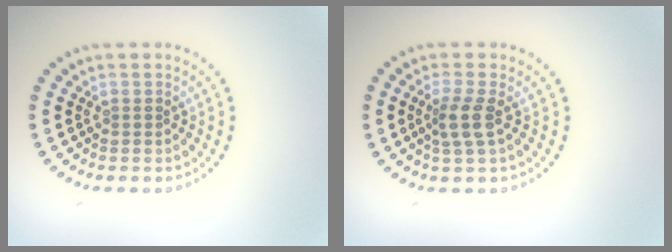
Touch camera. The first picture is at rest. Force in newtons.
{"total": 2.4, "press": 1.9, "slide": 1.5}